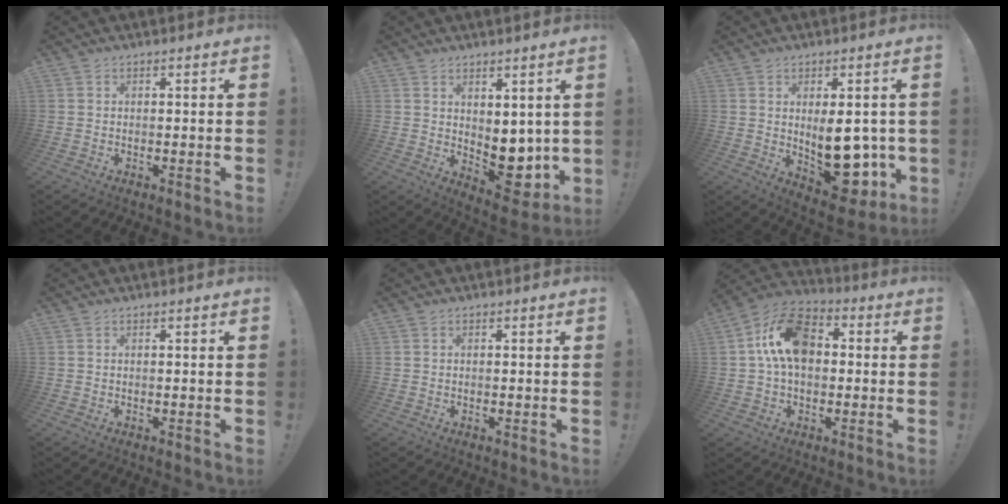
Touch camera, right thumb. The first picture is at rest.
{"total": 9.3, "force": [-0.3, 7.2, 5.9], "torque": [-0.046, -0.002, 0.013]}
{"total": 12.8, "force": [0.0, 7.0, 10.6], "torque": [-0.144, -0.011, 0.014]}
{"total": 0.0}
{"total": 0.0}
{"total": 15.5, "force": [2.3, 10.4, 11.3], "torque": [-0.187, 0.016, 0.044]}